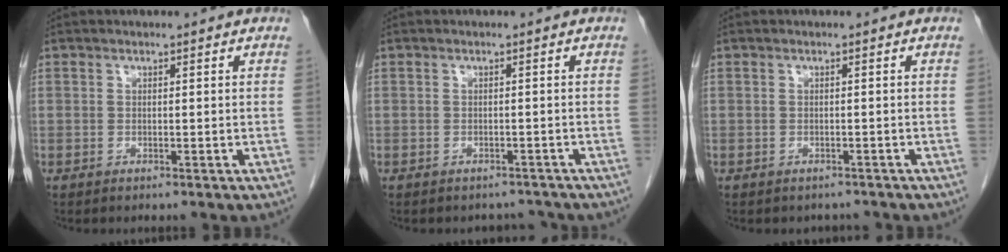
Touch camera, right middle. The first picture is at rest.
{"total": 2.9, "force": [-2.7, 1.1, -0.3], "torque": [0.005, 0.003, -0.036]}
{"total": 2.0, "force": [-1.8, 0.9, -0.1], "torque": [-0.002, -0.001, -0.025]}